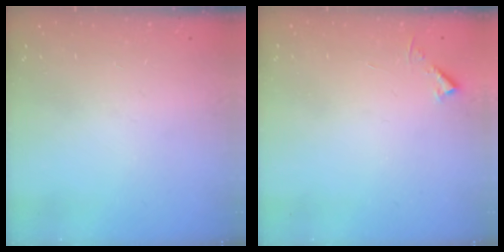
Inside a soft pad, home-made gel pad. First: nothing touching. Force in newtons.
{"total": 4.0, "press": 4.0, "slide": 0.4}